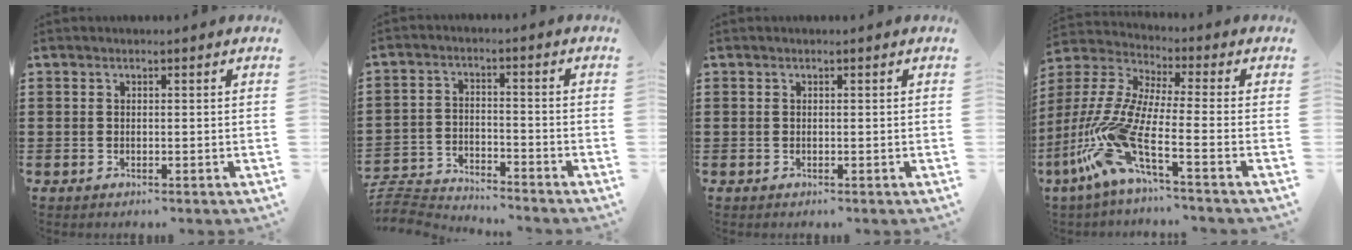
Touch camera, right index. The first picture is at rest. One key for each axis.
{"total": 5.0, "fx": -4.9, "fy": 0.6, "fz": 0.5, "tx": -0.030, "ty": -0.001, "tz": -0.105}
{"total": 0.0}
{"total": 12.0, "fx": -6.1, "fy": 2.7, "fz": 10.0, "tx": -0.254, "ty": -0.028, "tz": -0.134}